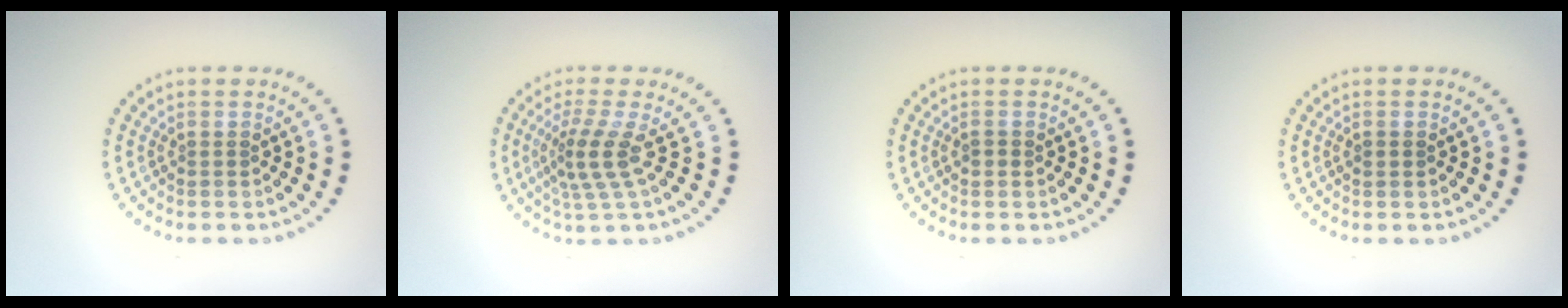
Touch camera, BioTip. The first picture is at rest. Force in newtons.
{"total": 3.3, "press": 2.3, "slide": 2.4}
{"total": 0.8, "press": 0.7, "slide": 0.3}
{"total": 0.8, "press": 0.8, "slide": 0.1}